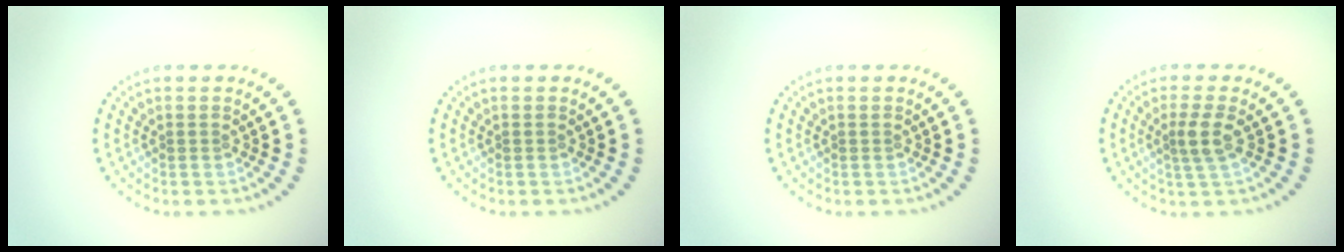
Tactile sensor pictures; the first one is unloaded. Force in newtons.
{"total": 0.0}
{"total": 0.0}
{"total": 2.4, "press": 1.9, "slide": 1.4}